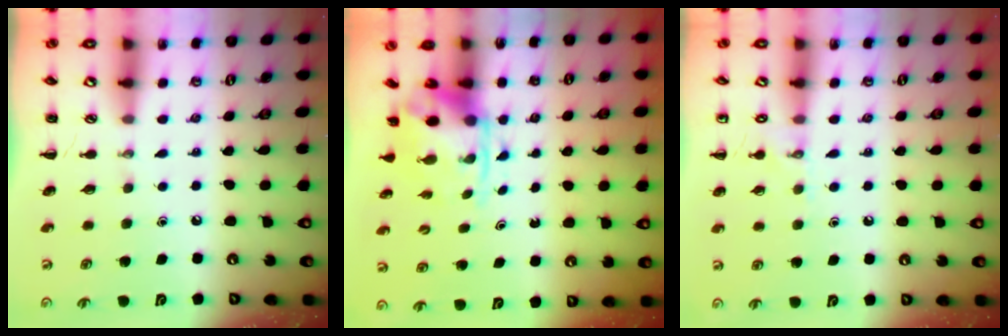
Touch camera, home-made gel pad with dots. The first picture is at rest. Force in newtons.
{"total": 3.8, "press": 3.6, "slide": 0.9}
{"total": 8.0, "press": 7.8, "slide": 1.8}